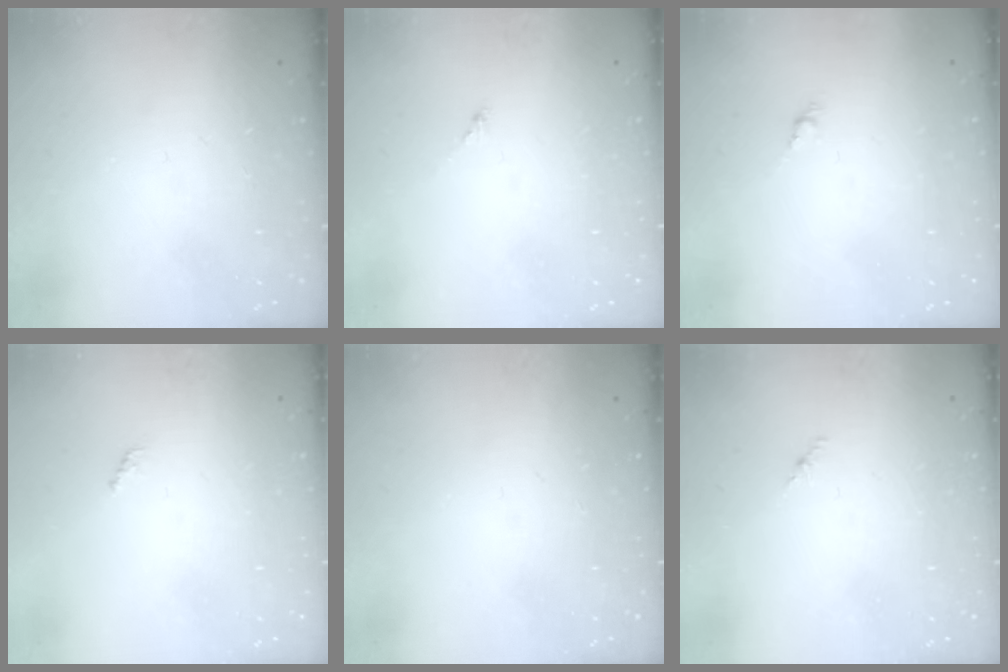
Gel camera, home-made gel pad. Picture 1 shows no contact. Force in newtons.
{"total": 0.0}
{"total": 1.6, "press": 1.5, "slide": 0.5}
{"total": 0.7, "press": 0.7, "slide": 0.3}
{"total": 0.0}
{"total": 1.2, "press": 1.1, "slide": 0.6}